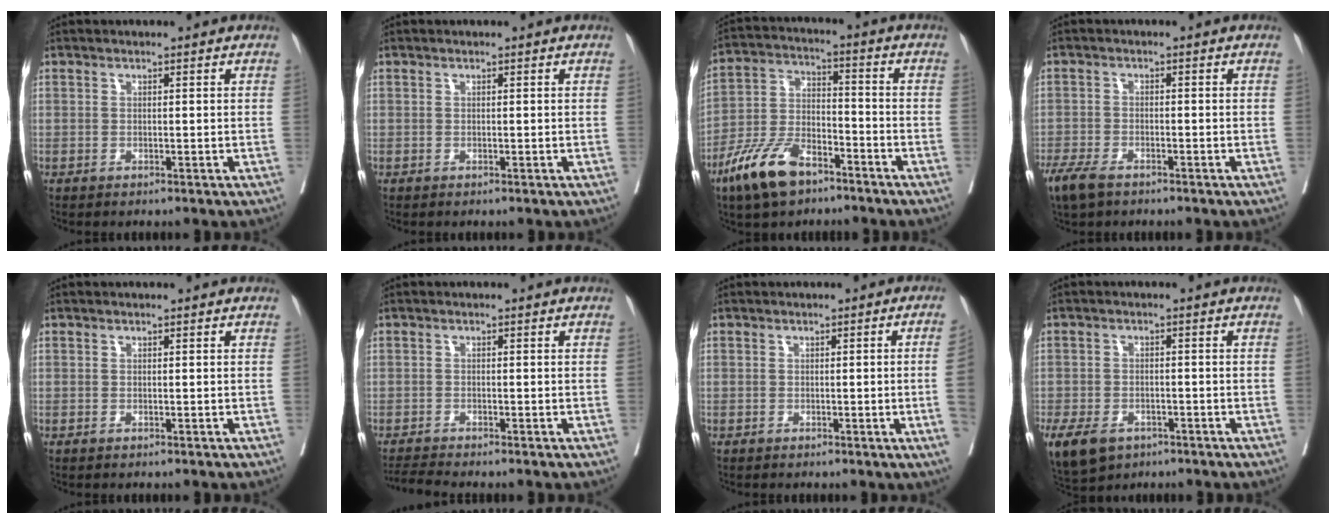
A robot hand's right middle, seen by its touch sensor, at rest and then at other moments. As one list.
[{"total": 0.0}, {"total": 11.3, "force": [-7.5, 4.6, 7.0], "torque": [-0.152, -0.005, -0.148]}, {"total": 5.8, "force": [-4.3, 2.1, 3.3], "torque": [-0.067, -0.012, -0.076]}, {"total": 0.0}, {"total": 2.4, "force": [-2.2, -0.9, 0.3], "torque": [-0.014, -0.016, -0.044]}, {"total": 5.1, "force": [-0.6, -1.7, 4.8], "torque": [-0.064, -0.010, -0.004]}, {"total": 13.8, "force": [-7.6, 9.3, 6.7], "torque": [-0.184, -0.014, -0.106]}]